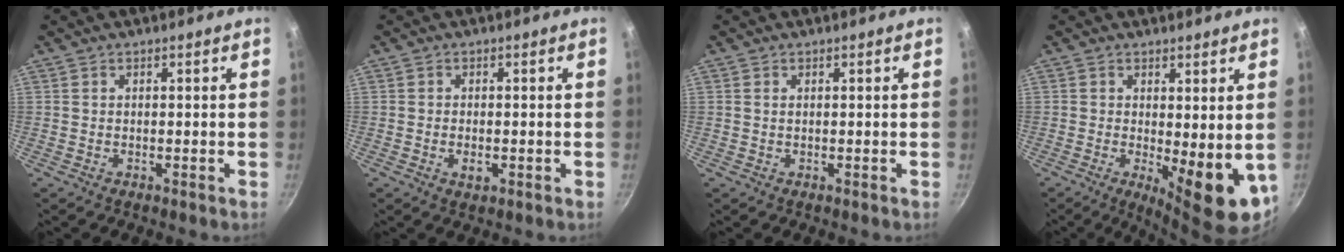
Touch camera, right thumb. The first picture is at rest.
{"total": 2.4, "force": [-0.7, 1.4, 1.9], "torque": [-0.035, -0.002, -0.011]}
{"total": 0.5, "force": [0.2, 0.3, 0.4], "torque": [-0.008, 0.001, 0.004]}
{"total": 10.3, "force": [-0.8, 3.7, 9.5], "torque": [-0.110, -0.011, 0.002]}